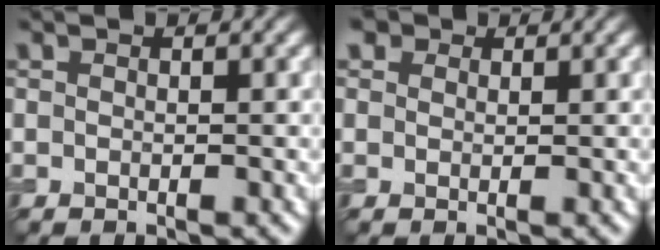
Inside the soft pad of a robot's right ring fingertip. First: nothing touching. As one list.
[{"total": 2.5, "force": [1.7, 1.6, 1.0], "torque": [-0.020, 0.004, 0.007]}]